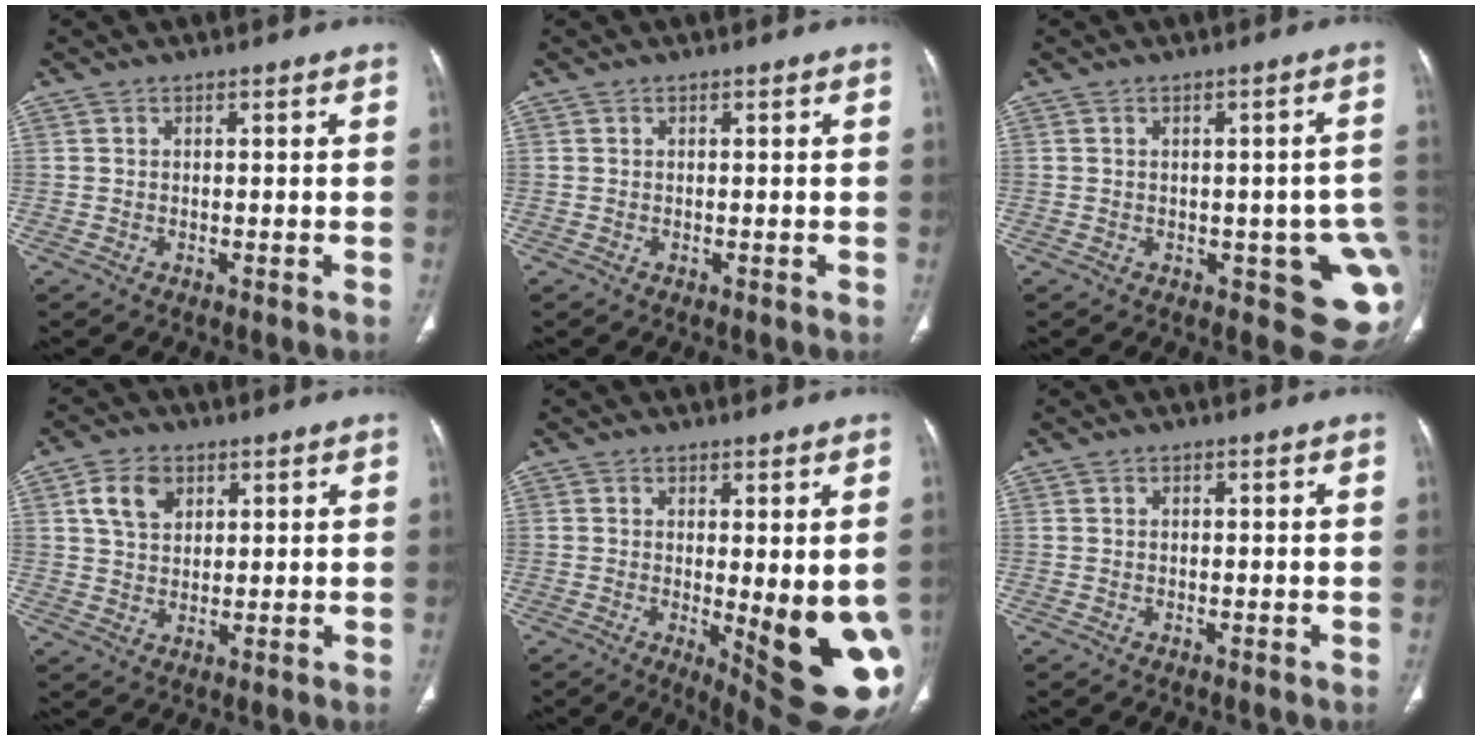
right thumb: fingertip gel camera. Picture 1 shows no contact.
{"total": 0.0}
{"total": 10.8, "force": [-1.8, 4.6, 9.5], "torque": [-0.093, -0.003, -0.012]}
{"total": 6.7, "force": [2.8, 4.7, 3.8], "torque": [-0.049, -0.008, 0.050]}
{"total": 14.3, "force": [-2.4, 4.2, 13.4], "torque": [-0.153, -0.026, -0.014]}
{"total": 0.0}